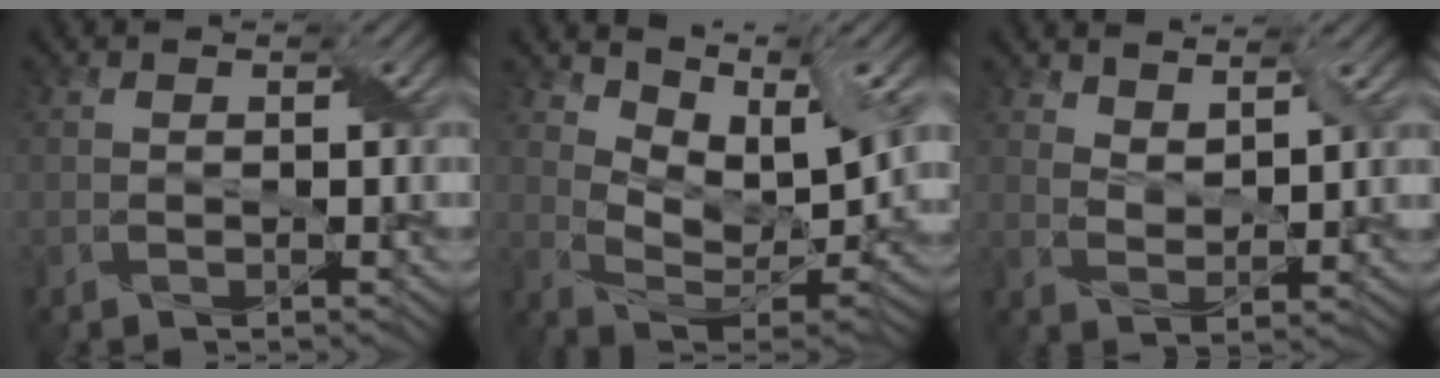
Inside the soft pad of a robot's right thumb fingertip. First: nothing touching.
{"total": 10.5, "force": [5.9, 4.2, 7.6], "torque": [-0.149, -0.002, 0.109]}
{"total": 4.3, "force": [3.3, 1.5, 2.4], "torque": [-0.053, -0.002, 0.066]}